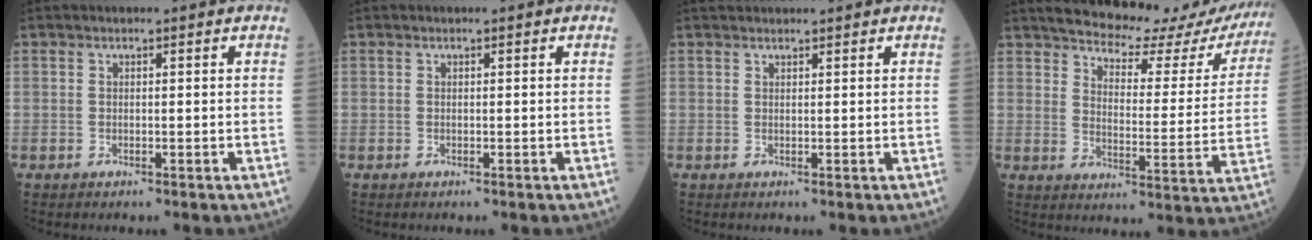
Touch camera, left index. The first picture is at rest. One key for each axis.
{"total": 0.0}
{"total": 3.5, "fx": 3.4, "fy": 0.4, "fz": 1.0, "tx": -0.011, "ty": 0.033, "tz": 0.050}
{"total": 20.3, "fx": 18.7, "fy": 4.4, "fz": 6.5, "tx": -0.074, "ty": -0.049, "tz": 0.220}